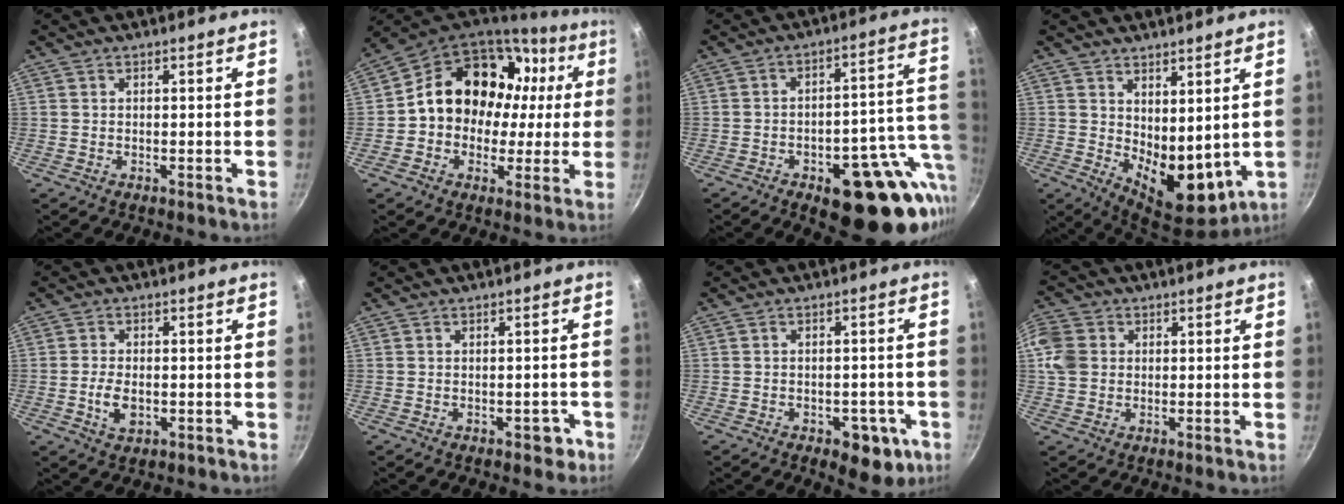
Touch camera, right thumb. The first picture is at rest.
{"total": 20.1, "force": [3.0, 16.3, 11.4], "torque": [-0.157, 0.047, 0.048]}
{"total": 21.0, "force": [-6.6, 9.7, 17.5], "torque": [-0.168, 0.021, -0.080]}
{"total": 11.2, "force": [3.0, 6.3, 8.8], "torque": [-0.104, -0.048, 0.064]}
{"total": 5.0, "force": [-1.1, 3.1, 3.8], "torque": [-0.070, 0.005, -0.018]}
{"total": 2.9, "force": [-1.3, 1.8, 1.9], "torque": [-0.002, 0.017, -0.009]}
{"total": 8.6, "force": [-3.5, 5.1, 6.1], "torque": [-0.041, 0.014, -0.035]}
{"total": 6.5, "force": [0.8, 5.6, 3.2], "torque": [-0.050, 0.000, 0.005]}